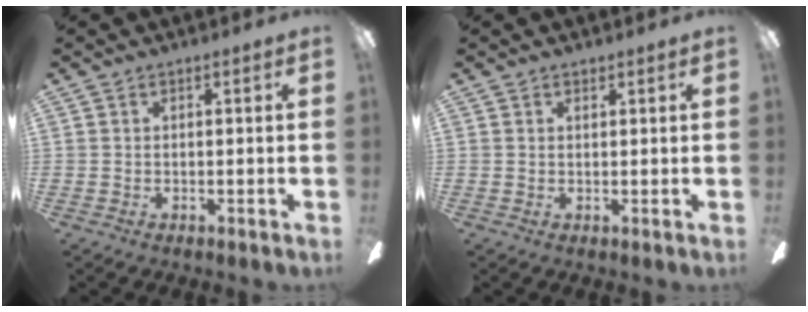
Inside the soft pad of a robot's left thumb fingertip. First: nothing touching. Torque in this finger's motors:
{"motor_torque": [-0.19, 0.14, -0.30, -0.15, 0.02]}